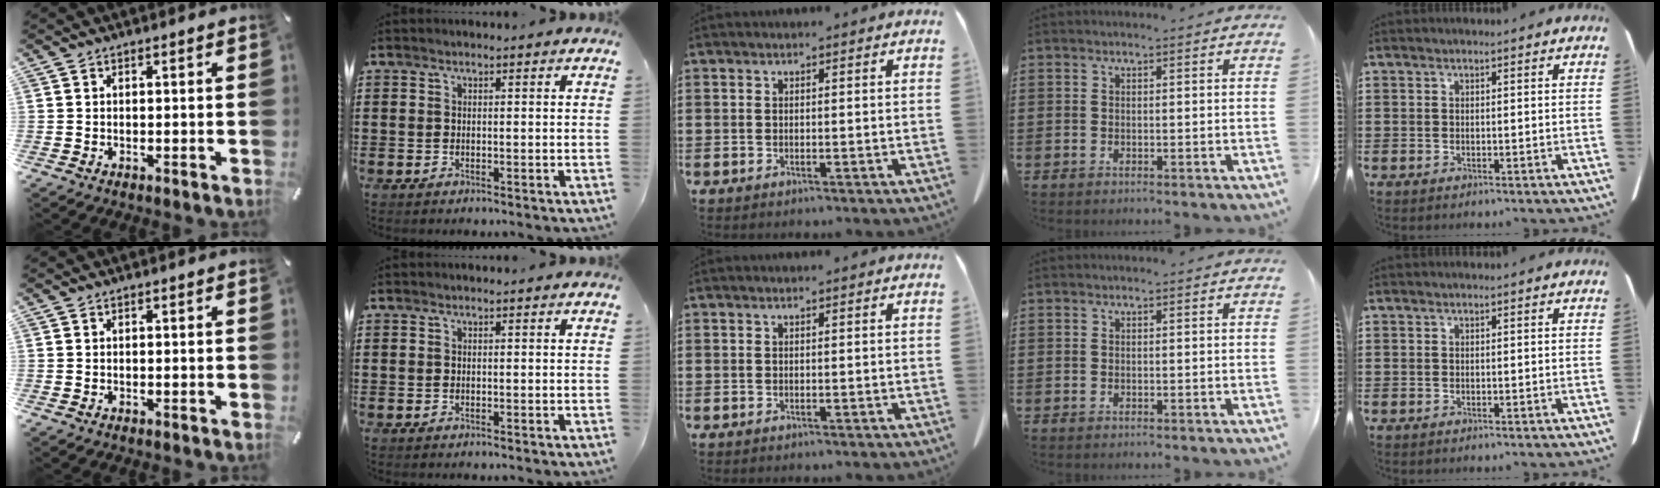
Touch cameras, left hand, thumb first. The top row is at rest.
{}